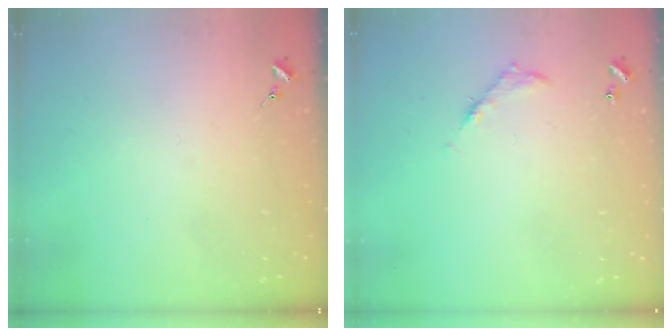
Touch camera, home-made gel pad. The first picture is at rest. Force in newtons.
{"total": 5.3, "press": 5.3, "slide": 0.4}